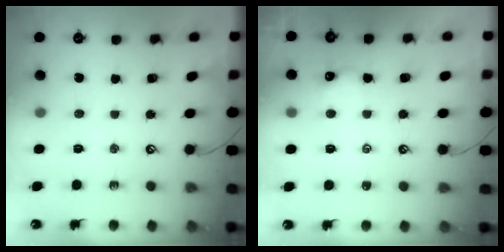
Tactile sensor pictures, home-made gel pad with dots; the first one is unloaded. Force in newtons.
{"total": 1.2, "press": 1.2, "slide": 0.4}